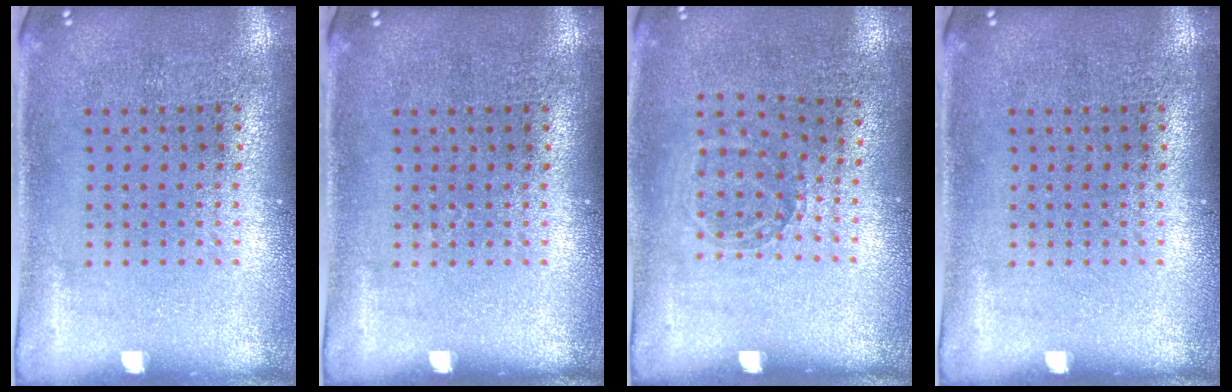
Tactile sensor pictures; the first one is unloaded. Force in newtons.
{"total": 0.0}
{"total": 0.9, "press": 0.8, "slide": 0.5}
{"total": 0.0}